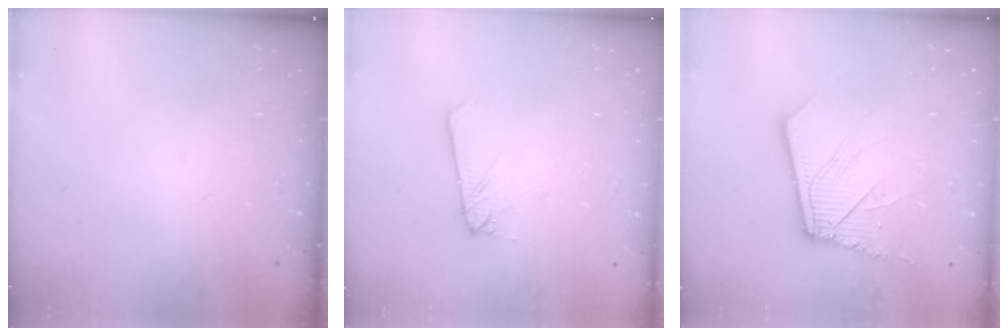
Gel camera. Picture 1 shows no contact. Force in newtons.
{"total": 2.3, "press": 2.3, "slide": 0.1}
{"total": 12.4, "press": 12.3, "slide": 1.7}